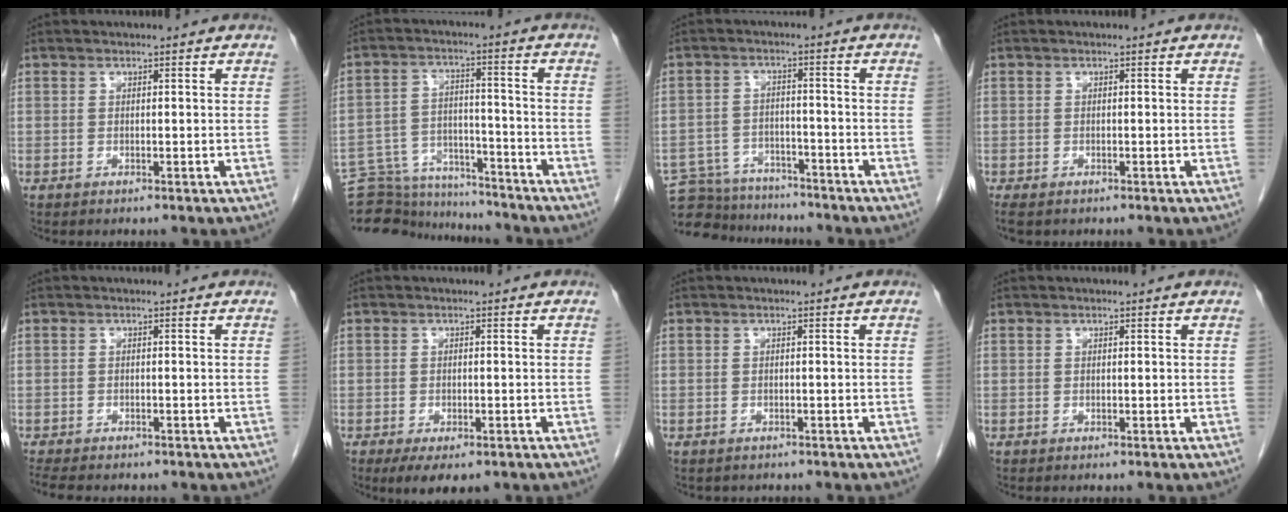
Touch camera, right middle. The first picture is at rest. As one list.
[{"total": 15.1, "force": [-14.5, 3.4, 2.7], "torque": [-0.052, 0.028, -0.221]}, {"total": 11.8, "force": [-11.0, 3.8, 1.9], "torque": [-0.041, 0.010, -0.164]}, {"total": 2.2, "force": [-1.6, 1.0, 1.0], "torque": [-0.021, -0.005, -0.022]}, {"total": 6.5, "force": [-5.5, 1.9, 2.8], "torque": [-0.044, -0.010, -0.079]}, {"total": 5.5, "force": [-3.6, 2.4, 3.4], "torque": [-0.047, -0.007, -0.052]}, {"total": 1.4, "force": [-1.2, 0.7, 0.1], "torque": [-0.011, -0.001, -0.016]}, {"total": 0.0}]